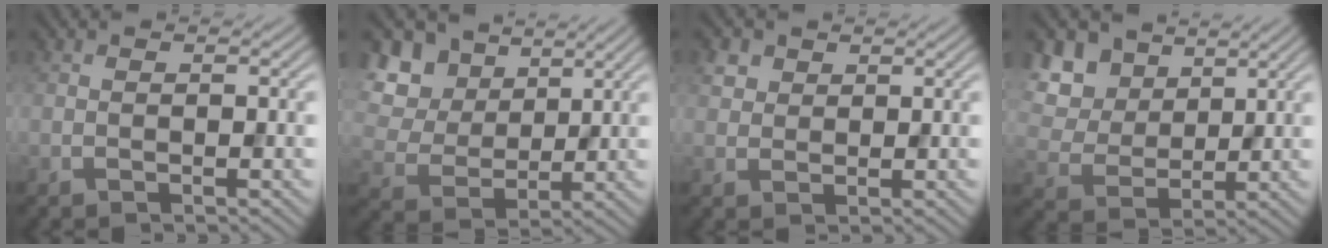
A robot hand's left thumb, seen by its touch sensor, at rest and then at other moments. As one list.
[{"total": 9.4, "force": [4.6, 6.8, 4.7], "torque": [-0.161, 0.017, 0.087]}, {"total": 2.4, "force": [1.2, 1.9, 0.8], "torque": [-0.023, 0.003, 0.025]}, {"total": 8.5, "force": [4.4, 6.0, 4.1], "torque": [-0.147, 0.003, 0.089]}]